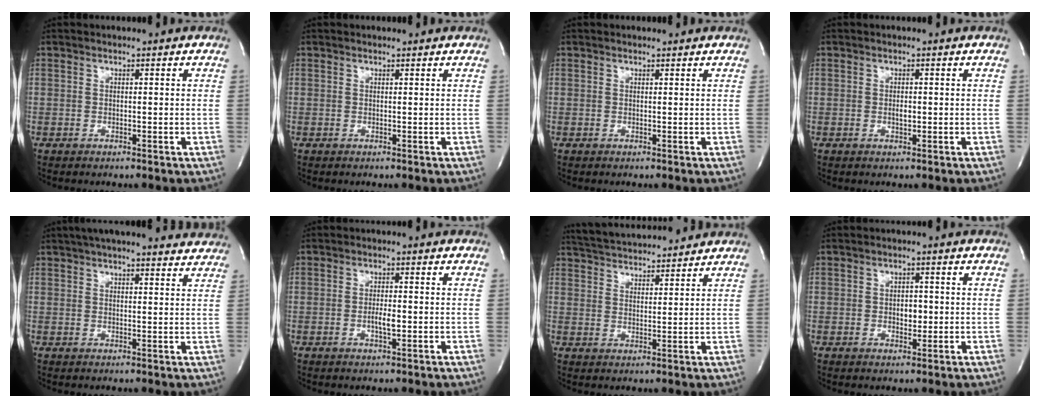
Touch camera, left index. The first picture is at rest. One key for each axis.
{"total": 0.6, "fx": 0.5, "fy": 0.1, "fz": 0.1, "tx": -0.007, "ty": 0.006, "tz": 0.009}
{"total": 0.9, "fx": 0.8, "fy": 0.3, "fz": 0.2, "tx": -0.009, "ty": 0.009, "tz": 0.013}
{"total": 1.1, "fx": -0.1, "fy": 0.5, "fz": 1.0, "tx": -0.020, "ty": 0.000, "tz": -0.001}
{"total": 18.0, "fx": 16.1, "fy": 2.9, "fz": 7.4, "tx": -0.110, "ty": 0.034, "tz": 0.204}
{"total": 2.3, "fx": -0.6, "fy": 0.5, "fz": 2.2, "tx": -0.043, "ty": 0.000, "tz": -0.009}
{"total": 12.5, "fx": 11.8, "fy": 1.6, "fz": 3.7, "tx": -0.069, "ty": 0.024, "tz": 0.182}
{"total": 2.5, "fx": -0.2, "fy": 1.5, "fz": 1.9, "tx": -0.028, "ty": 0.002, "tz": 0.000}